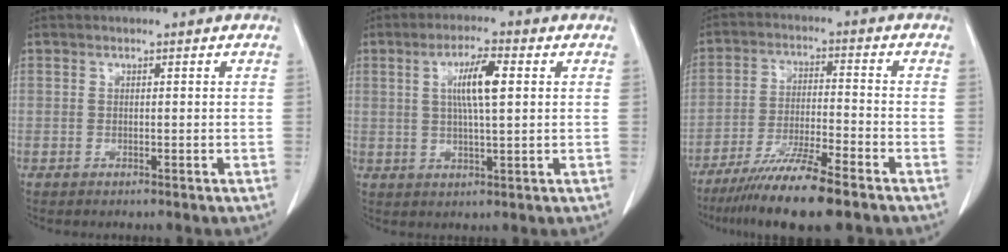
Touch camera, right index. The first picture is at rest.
{"total": 6.7, "force": [1.6, 0.7, 6.4], "torque": [-0.119, 0.004, 0.028]}
{"total": 11.2, "force": [-8.3, 0.2, 7.6], "torque": [-0.134, -0.032, -0.145]}